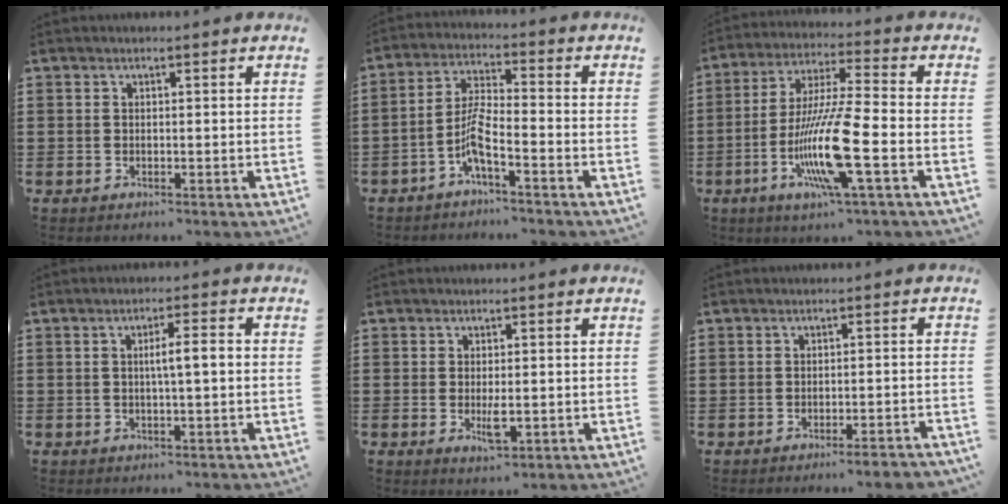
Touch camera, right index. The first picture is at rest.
{"total": 5.8, "force": [-3.3, 0.5, 4.6], "torque": [-0.115, -0.011, -0.070]}
{"total": 14.1, "force": [-4.8, 1.2, 13.2], "torque": [-0.279, -0.015, -0.098]}
{"total": 3.6, "force": [0.0, 0.4, 3.6], "torque": [-0.064, 0.000, -0.003]}
{"total": 3.1, "force": [-0.4, 1.0, 2.9], "torque": [-0.058, -0.004, -0.008]}
{"total": 1.9, "force": [-1.8, 0.1, 0.7], "torque": [-0.013, 0.000, -0.035]}